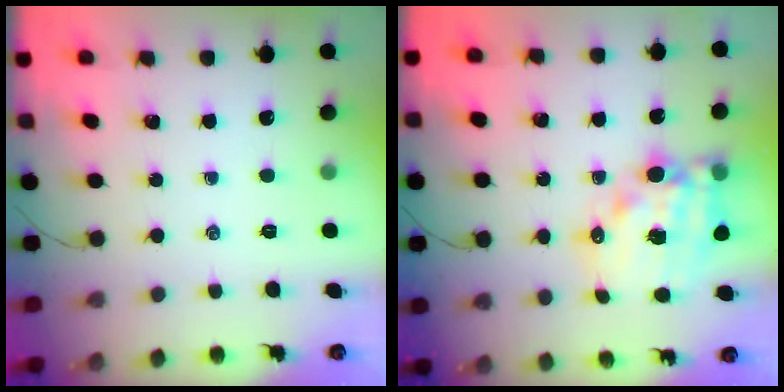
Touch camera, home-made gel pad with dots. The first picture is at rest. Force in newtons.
{"total": 14.9, "press": 14.5, "slide": 3.4}